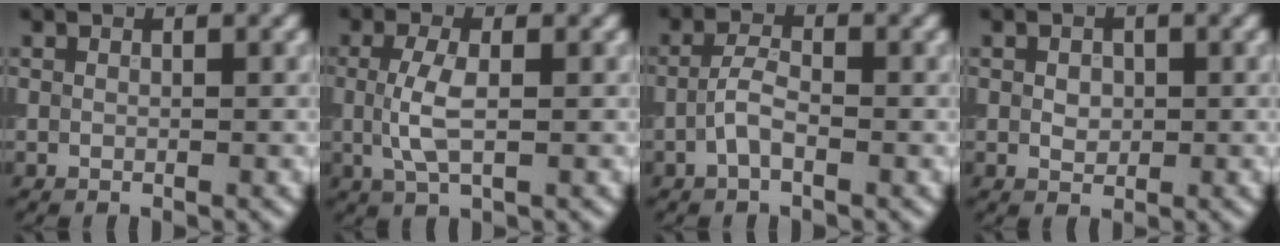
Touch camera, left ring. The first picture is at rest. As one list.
[{"total": 3.5, "force": [0.0, 1.3, 3.3], "torque": [-0.075, -0.002, 0.000]}, {"total": 2.5, "force": [-1.0, 1.0, 2.1], "torque": [-0.042, 0.006, -0.026]}, {"total": 1.6, "force": [0.1, 1.2, 1.0], "torque": [-0.017, 0.000, 0.001]}]